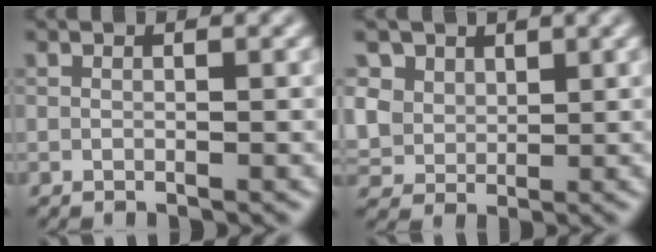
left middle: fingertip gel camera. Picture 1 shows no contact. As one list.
[{"total": 5.6, "force": [2.9, 4.3, 2.0], "torque": [-0.079, 0.001, 0.059]}]